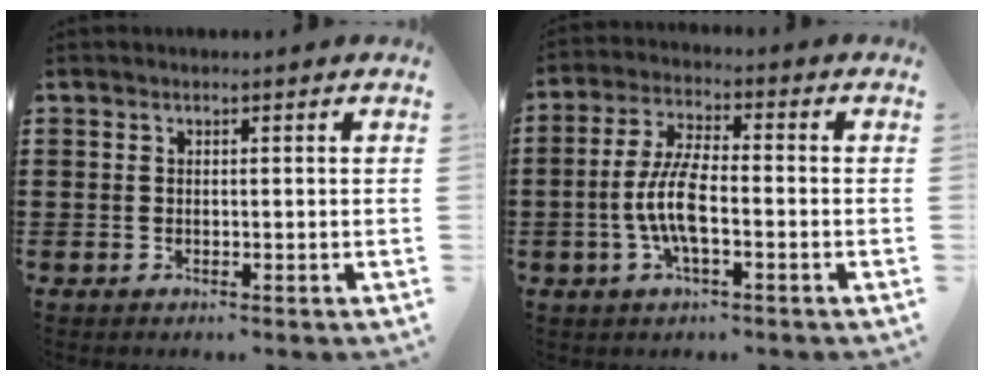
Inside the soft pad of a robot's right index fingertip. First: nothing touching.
{"total": 7.3, "force": [-1.7, 2.4, 6.6], "torque": [-0.155, -0.008, -0.040]}